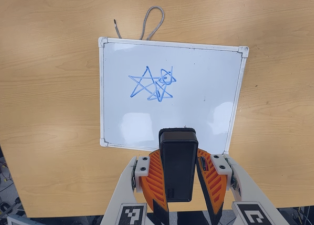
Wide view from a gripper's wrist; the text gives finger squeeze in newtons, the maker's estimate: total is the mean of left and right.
{"total": 9.7, "left": 8.1, "right": 11.4}